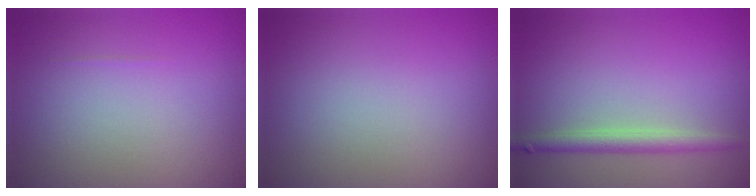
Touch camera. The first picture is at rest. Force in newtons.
{"total": 0.0}
{"total": 2.2, "press": 2.2, "slide": 0.1}